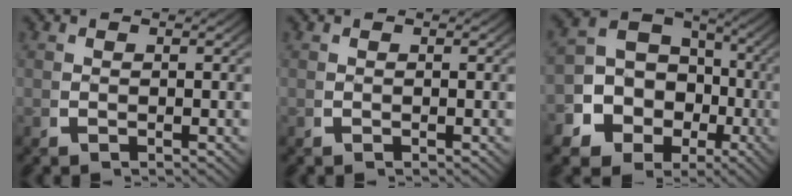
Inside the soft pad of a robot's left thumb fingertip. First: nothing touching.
{"total": 0.0}
{"total": 12.4, "force": [-1.7, 10.7, 6.1], "torque": [-0.142, -0.039, -0.026]}